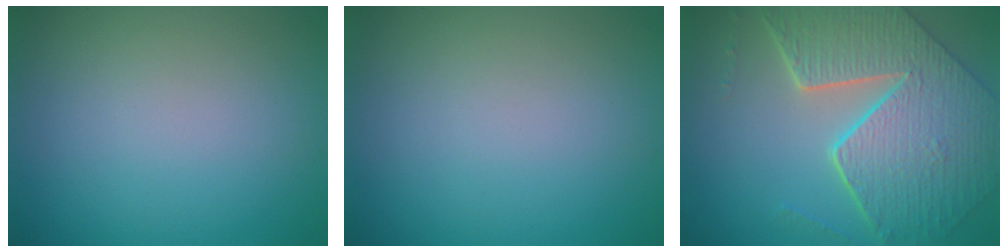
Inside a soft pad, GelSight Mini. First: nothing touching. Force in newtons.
{"total": 0.0}
{"total": 9.2, "press": 6.6, "slide": 6.4}